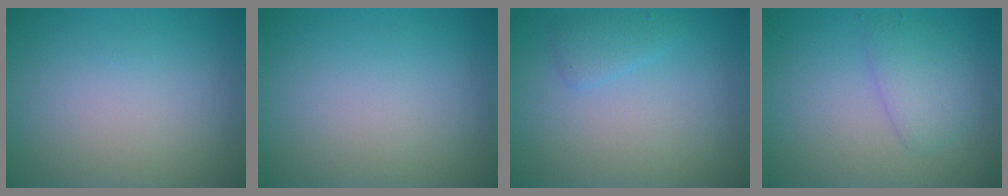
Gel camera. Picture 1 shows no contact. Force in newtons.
{"total": 0.0}
{"total": 1.4, "press": 1.4, "slide": 0.1}
{"total": 2.4, "press": 2.4, "slide": 0.1}